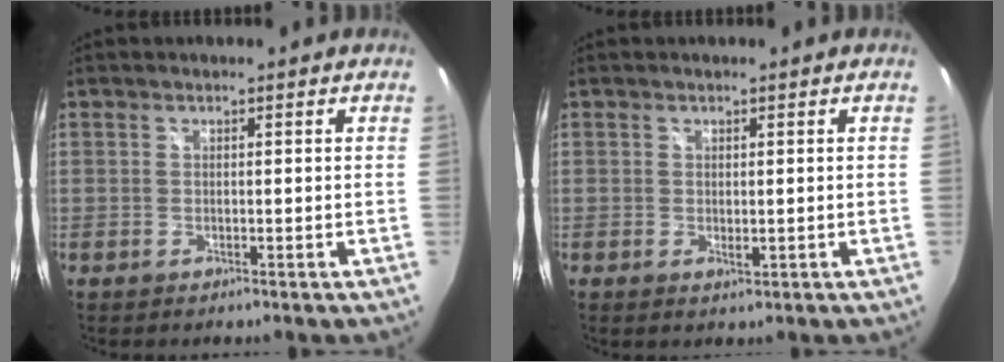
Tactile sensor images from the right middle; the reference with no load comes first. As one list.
[{"total": 1.4, "force": [0.8, 0.6, 1.0], "torque": [-0.012, -0.001, 0.014]}]